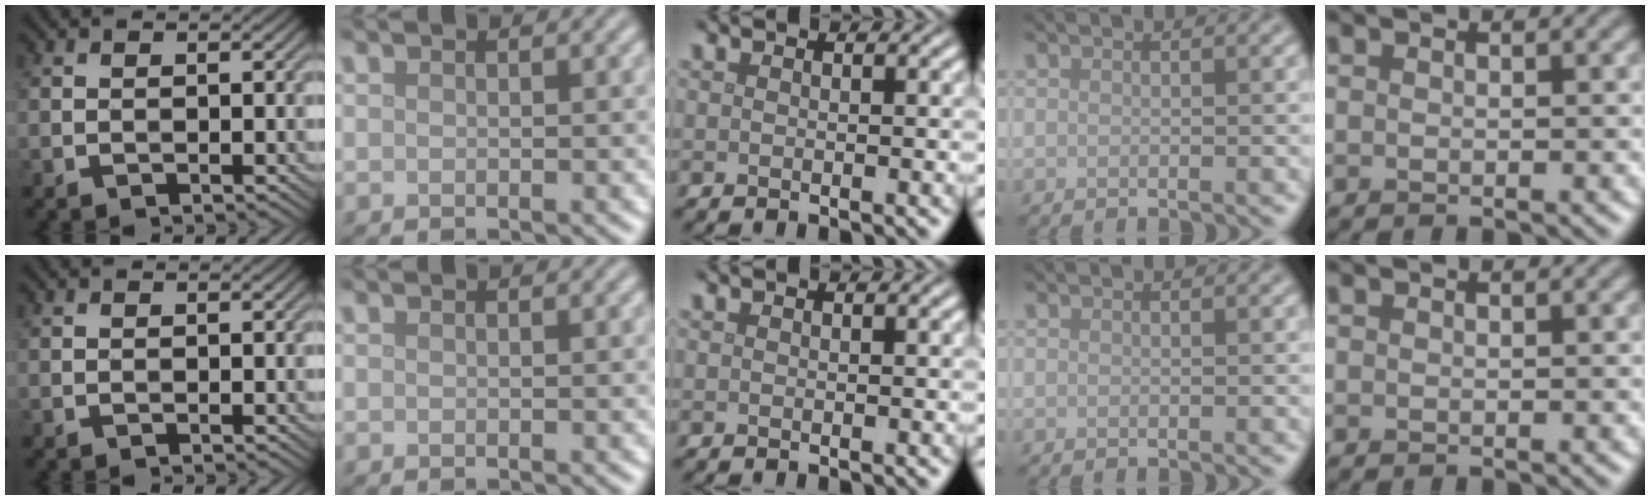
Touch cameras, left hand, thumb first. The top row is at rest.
{}